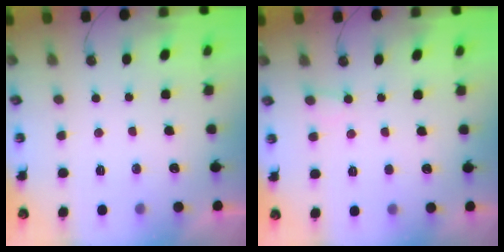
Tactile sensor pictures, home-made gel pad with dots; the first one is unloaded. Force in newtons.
{"total": 5.4, "press": 5.4, "slide": 0.3}